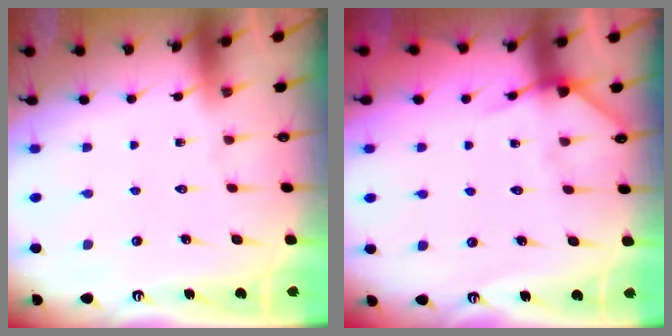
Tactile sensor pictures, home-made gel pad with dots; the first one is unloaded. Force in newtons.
{"total": 5.2, "press": 5.2, "slide": 0.5}